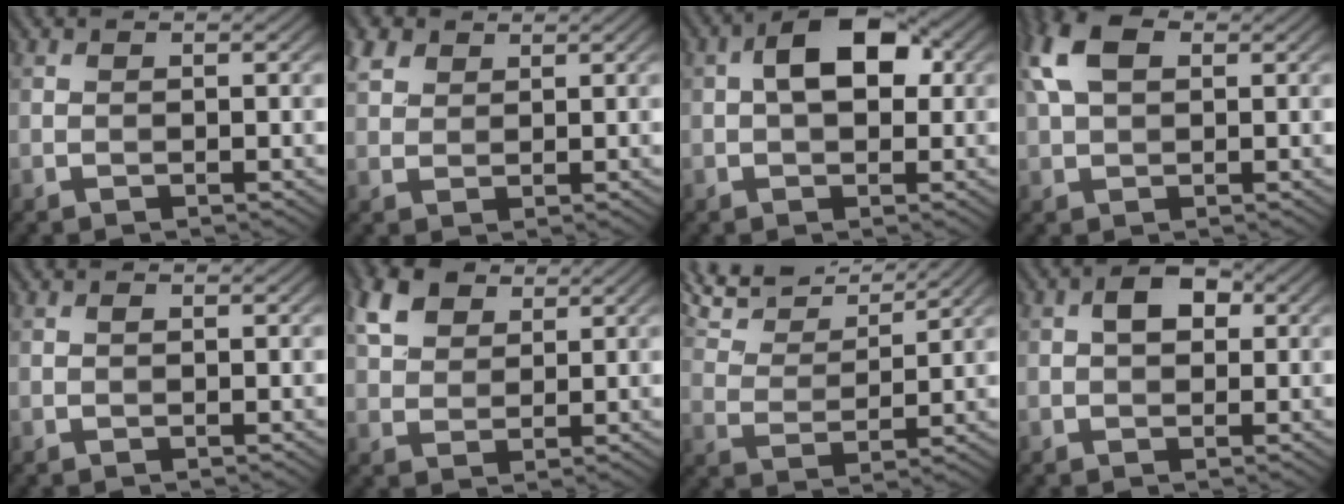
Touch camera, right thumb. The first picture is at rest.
{"total": 3.3, "force": [2.0, 2.1, 1.5], "torque": [-0.043, 0.010, 0.044]}
{"total": 6.6, "force": [1.1, 3.8, 5.4], "torque": [-0.086, 0.013, 0.011]}
{"total": 7.4, "force": [2.5, 4.2, 5.6], "torque": [-0.146, 0.025, 0.044]}
{"total": 0.0}
{"total": 5.9, "force": [3.3, 3.7, 3.2], "torque": [-0.073, 0.009, 0.065]}
{"total": 11.5, "force": [9.8, 2.7, 5.3], "torque": [-0.131, 0.010, 0.161]}
{"total": 3.5, "force": [0.7, 2.4, 2.5], "torque": [-0.042, 0.006, 0.006]}